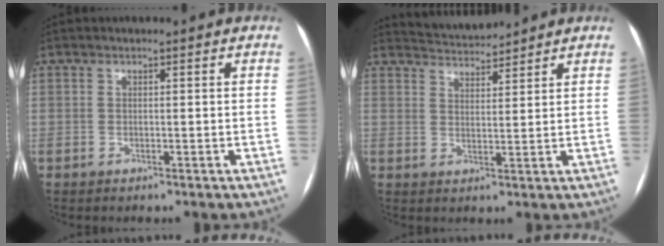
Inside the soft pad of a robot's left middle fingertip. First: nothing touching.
{"total": 4.8, "force": [4.8, 0.0, -0.2], "torque": [-0.007, 0.014, 0.085]}